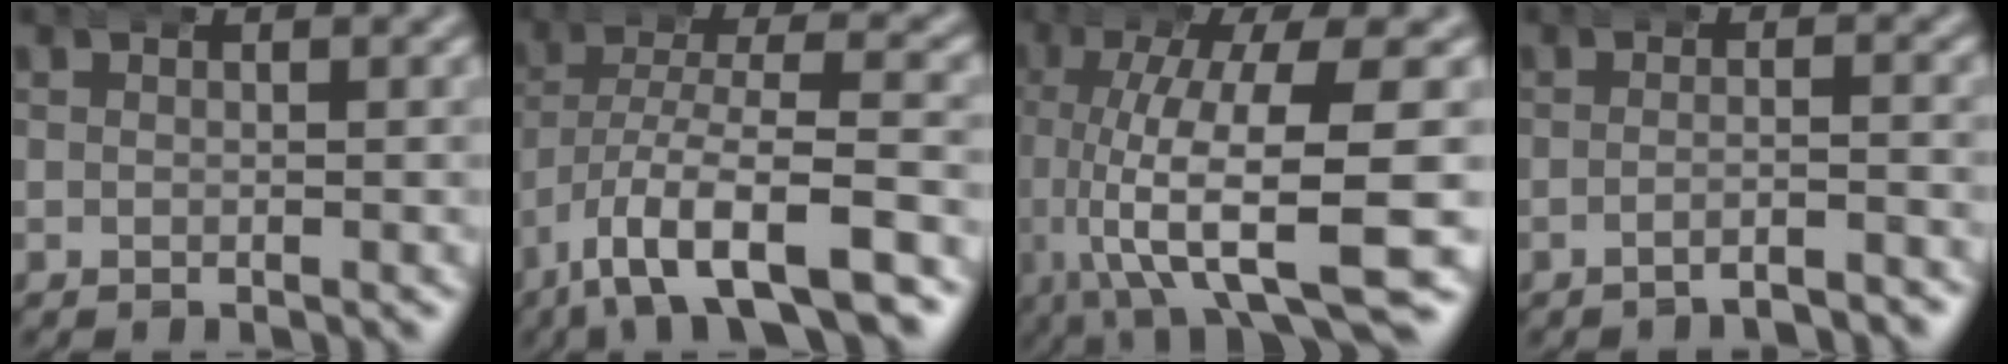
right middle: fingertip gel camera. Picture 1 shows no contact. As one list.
[{"total": 8.6, "force": [-5.6, 3.1, 5.7], "torque": [-0.128, -0.031, -0.071]}, {"total": 12.0, "force": [-3.8, 4.8, 10.3], "torque": [-0.187, -0.028, -0.039]}, {"total": 3.3, "force": [-3.1, 0.1, 1.3], "torque": [-0.023, -0.010, -0.049]}]